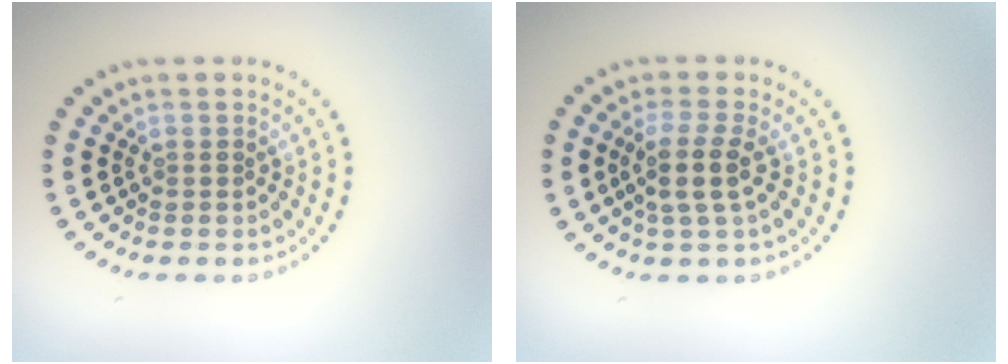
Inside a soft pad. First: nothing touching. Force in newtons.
{"total": 2.8, "press": 2.3, "slide": 1.6}